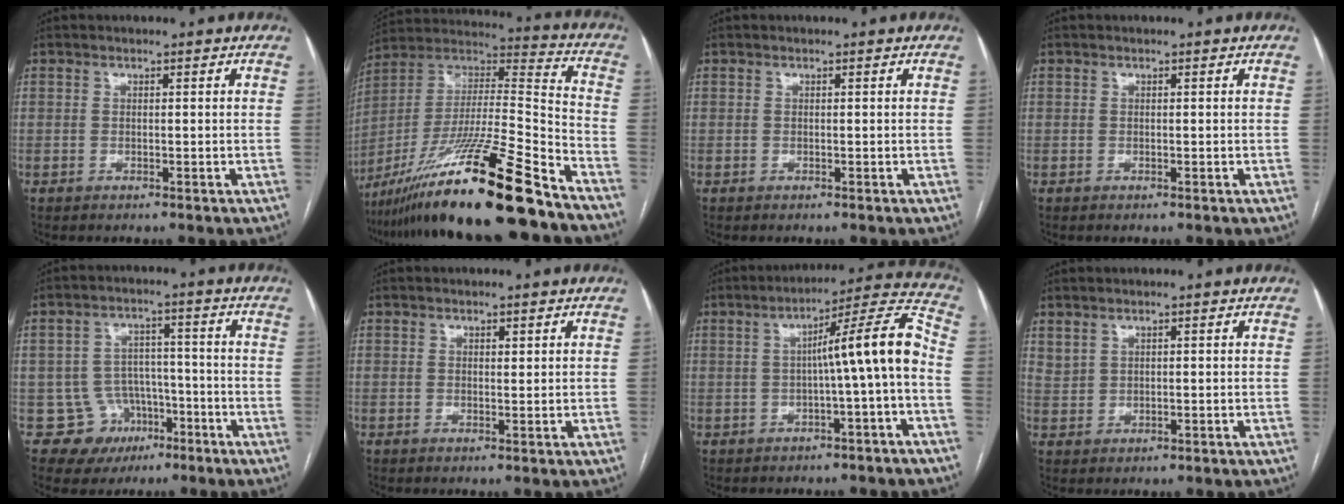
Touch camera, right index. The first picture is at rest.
{"total": 25.8, "force": [-18.9, -0.1, 17.5], "torque": [-0.314, -0.028, -0.341]}
{"total": 0.0}
{"total": 0.0}
{"total": 7.9, "force": [-3.5, 7.0, 0.4], "torque": [0.008, 0.022, -0.046]}
{"total": 0.9, "force": [0.5, 0.4, 0.7], "torque": [-0.008, -0.001, 0.005]}
{"total": 10.3, "force": [-1.2, -0.5, 10.2], "torque": [-0.143, 0.031, -0.019]}
{"total": 1.9, "force": [1.6, 0.8, 0.5], "torque": [-0.010, 0.003, 0.037]}